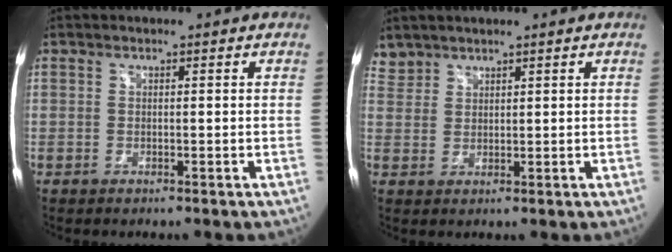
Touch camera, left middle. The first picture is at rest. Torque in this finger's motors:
{"motor_torque": [-0.13, -0.14, -0.11, -0.02]}